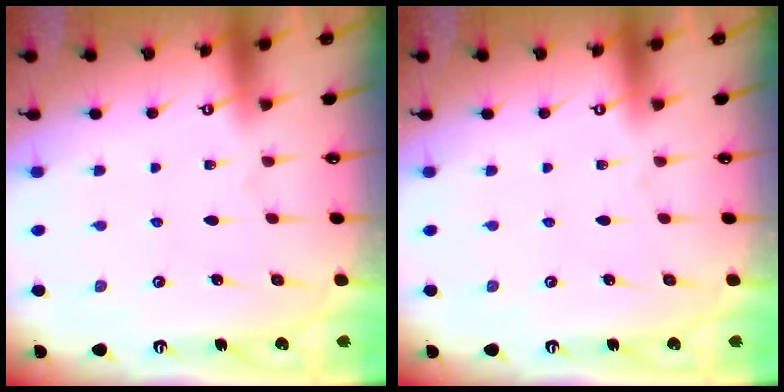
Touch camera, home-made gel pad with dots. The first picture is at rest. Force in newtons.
{"total": 0.0}